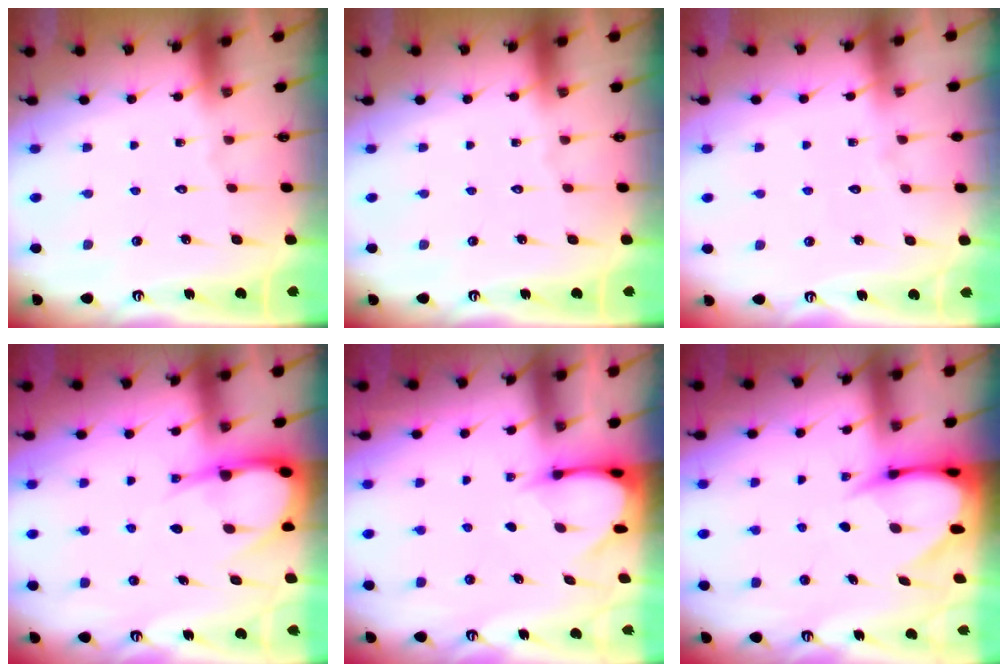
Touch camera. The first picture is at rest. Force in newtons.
{"total": 0.0}
{"total": 3.0, "press": 3.0, "slide": 0.3}
{"total": 8.0, "press": 8.0, "slide": 0.9}
{"total": 3.6, "press": 3.6, "slide": 0.3}
{"total": 6.2, "press": 6.1, "slide": 0.7}